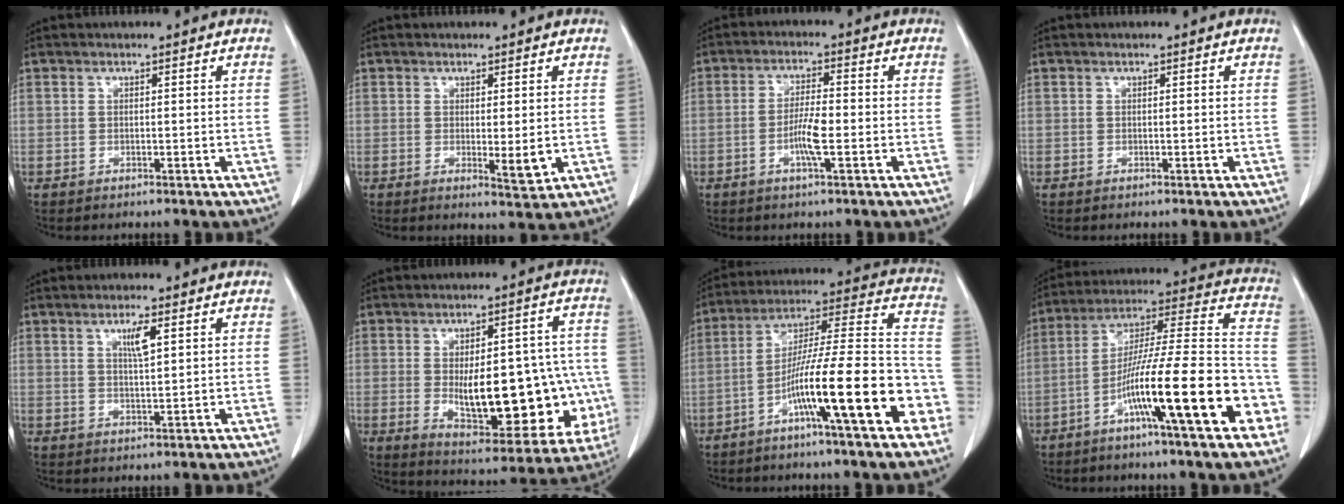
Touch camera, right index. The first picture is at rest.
{"total": 3.2, "force": [-0.2, 0.6, 3.1], "torque": [-0.051, -0.012, 0.002]}
{"total": 4.8, "force": [-1.3, 0.4, 4.6], "torque": [-0.088, -0.001, -0.024]}
{"total": 0.0}
{"total": 3.4, "force": [1.5, 0.3, 3.0], "torque": [-0.053, -0.002, 0.027]}
{"total": 21.2, "force": [-3.2, 8.3, 19.2], "torque": [-0.214, 0.023, -0.010]}
{"total": 18.9, "force": [-8.1, 1.4, 17.0], "torque": [-0.249, 0.017, -0.132]}
{"total": 20.7, "force": [-8.9, 1.4, 18.6], "torque": [-0.273, 0.005, -0.148]}